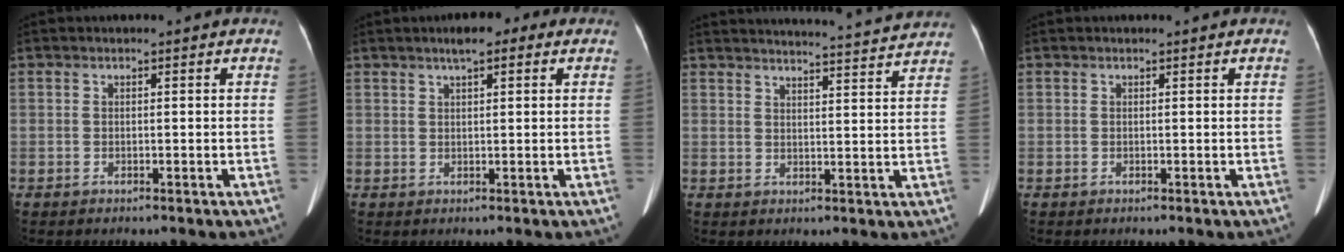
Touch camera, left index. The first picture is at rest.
{"total": 4.2, "force": [2.4, 1.4, 3.1], "torque": [-0.050, 0.016, 0.033]}
{"total": 16.1, "force": [15.6, 0.1, 3.8], "torque": [-0.055, -0.014, 0.190]}
{"total": 0.0}